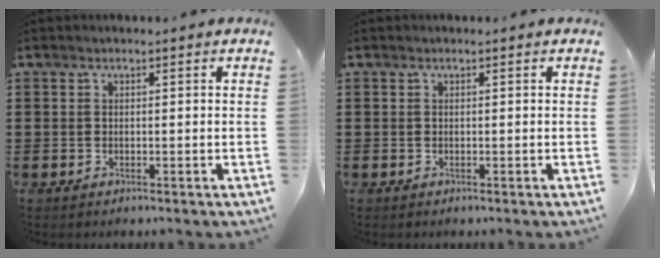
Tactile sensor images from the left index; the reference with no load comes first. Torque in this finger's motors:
{"motor_torque": [-0.01, 0.01, 0.00, 0.00]}